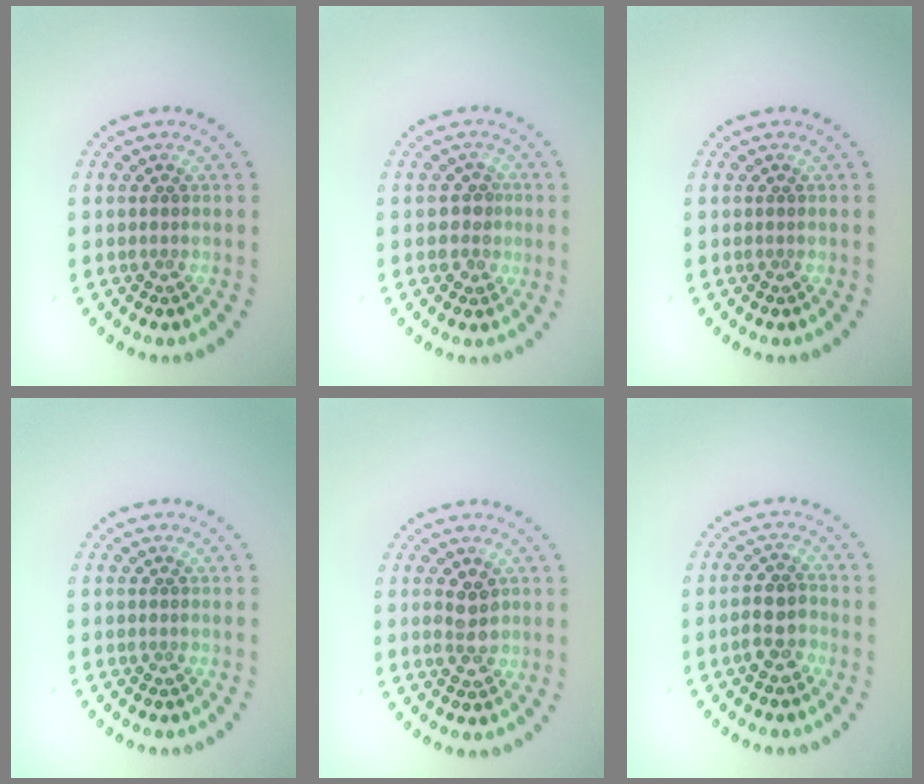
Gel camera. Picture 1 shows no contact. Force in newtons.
{"total": 1.8, "press": 1.6, "slide": 0.8}
{"total": 0.0}
{"total": 0.0}
{"total": 2.4, "press": 2.4, "slide": 0.4}
{"total": 2.6, "press": 2.4, "slide": 0.8}